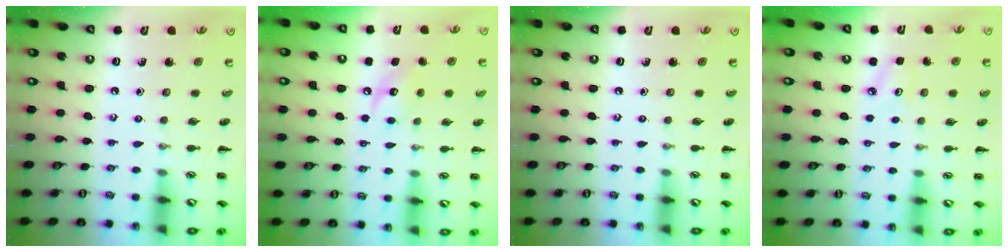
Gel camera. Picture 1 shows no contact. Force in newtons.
{"total": 8.7, "press": 8.7, "slide": 0.7}
{"total": 0.0}
{"total": 6.7, "press": 6.5, "slide": 1.8}